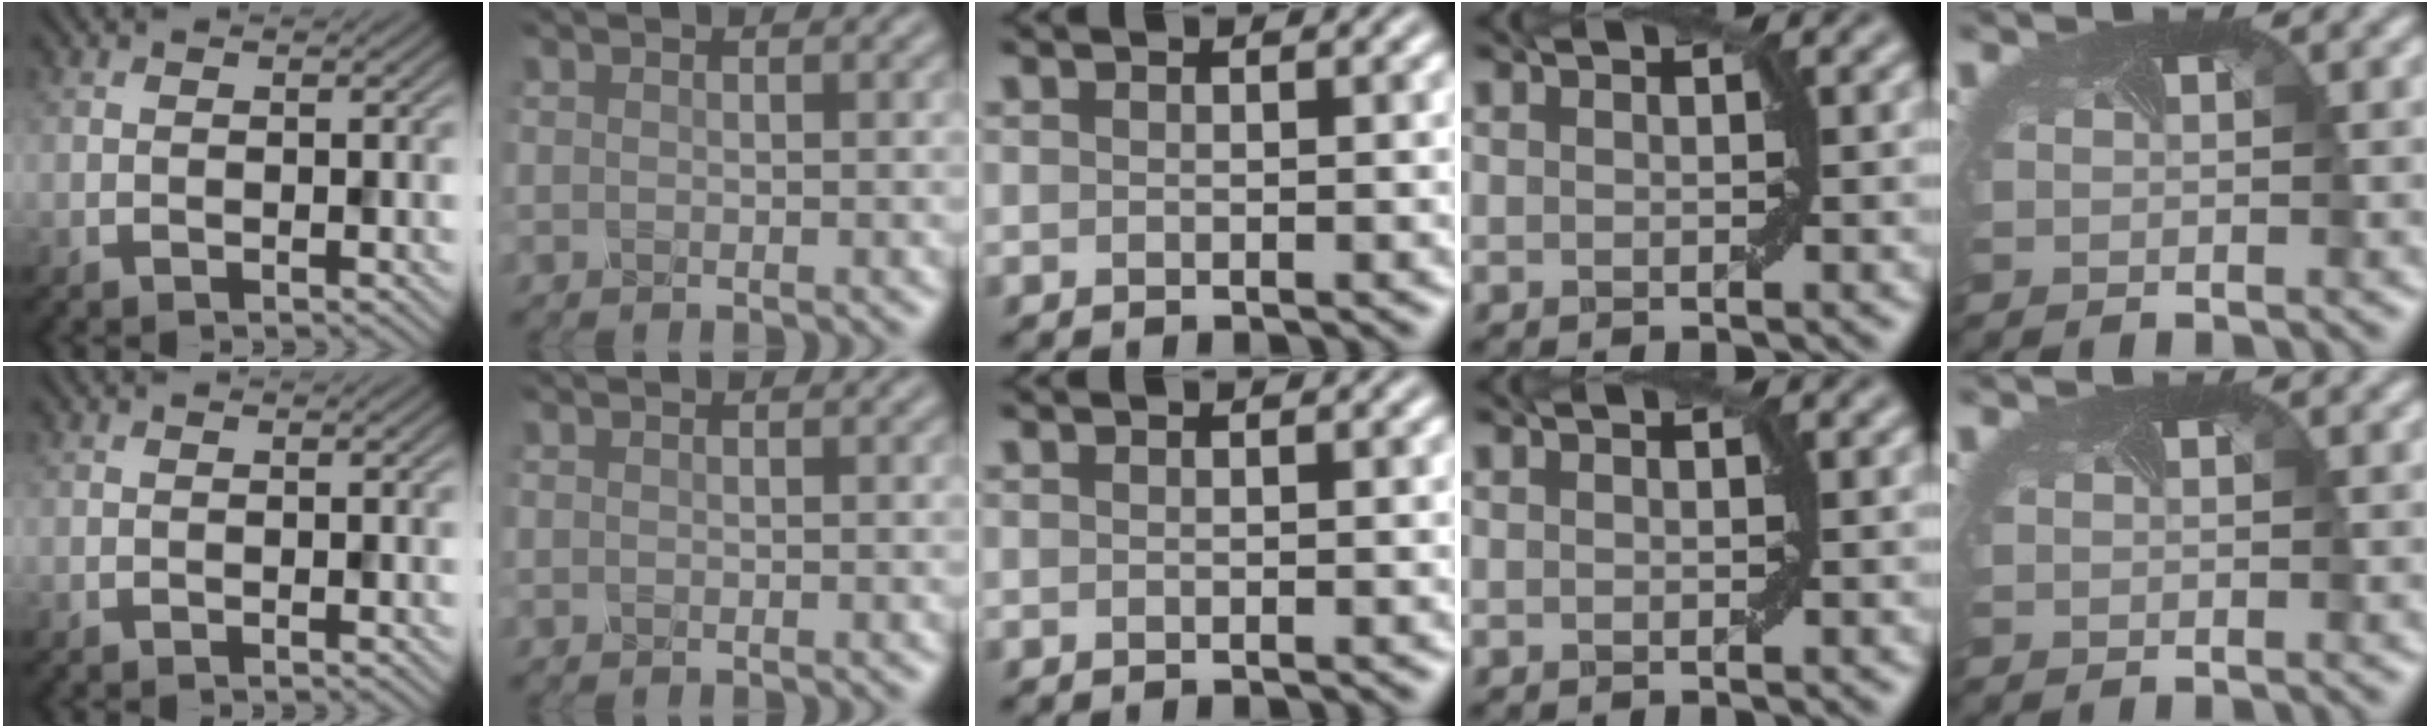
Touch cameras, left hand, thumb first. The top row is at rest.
{}